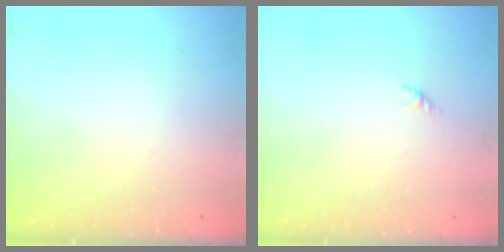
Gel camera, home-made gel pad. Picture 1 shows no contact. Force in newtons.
{"total": 1.6, "press": 1.5, "slide": 0.7}